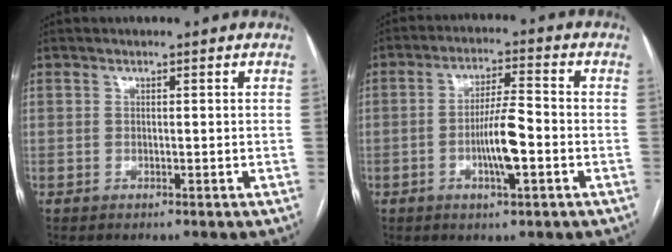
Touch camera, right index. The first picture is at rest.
{"total": 7.3, "force": [-2.1, 0.9, 6.9], "torque": [-0.129, 0.002, -0.037]}